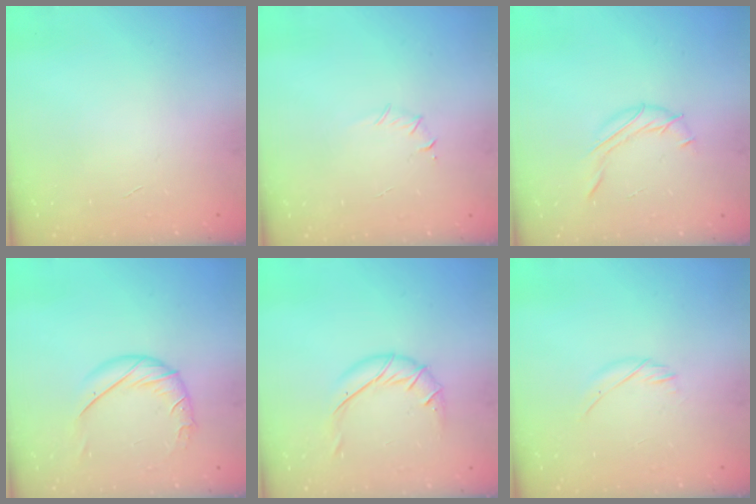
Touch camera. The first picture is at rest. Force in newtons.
{"total": 4.3, "press": 4.0, "slide": 1.4}
{"total": 9.6, "press": 9.4, "slide": 2.2}
{"total": 9.9, "press": 9.9, "slide": 0.9}
{"total": 9.5, "press": 9.5, "slide": 0.2}
{"total": 5.4, "press": 5.1, "slide": 1.7}